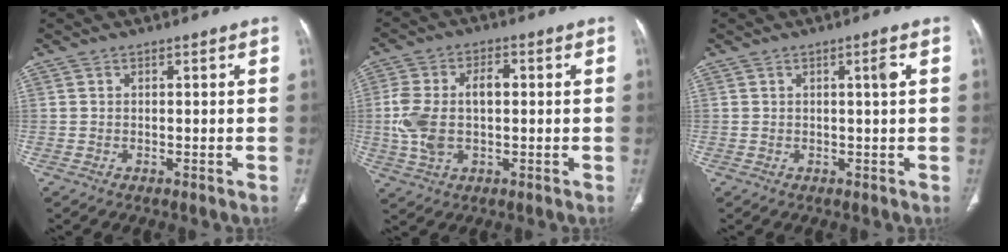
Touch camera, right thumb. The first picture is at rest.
{"total": 11.2, "force": [0.0, 6.3, 9.3], "torque": [-0.202, 0.022, 0.004]}
{"total": 2.2, "force": [0.4, 0.2, 2.2], "torque": [-0.040, 0.001, 0.007]}